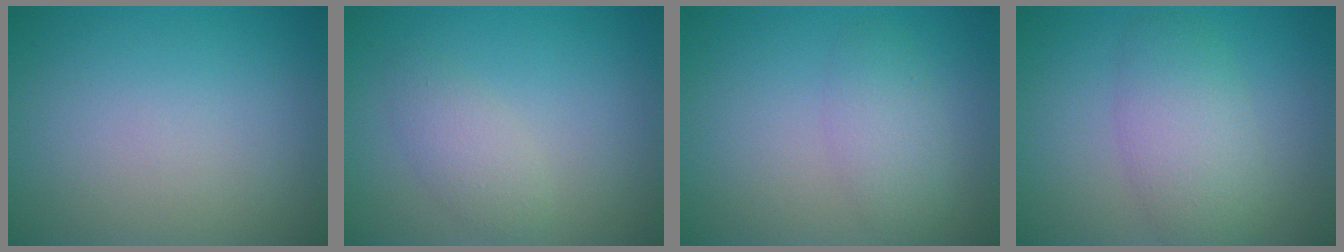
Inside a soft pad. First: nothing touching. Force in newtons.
{"total": 2.1, "press": 2.1, "slide": 0.2}
{"total": 2.5, "press": 2.5, "slide": 0.1}
{"total": 4.4, "press": 4.4, "slide": 0.3}